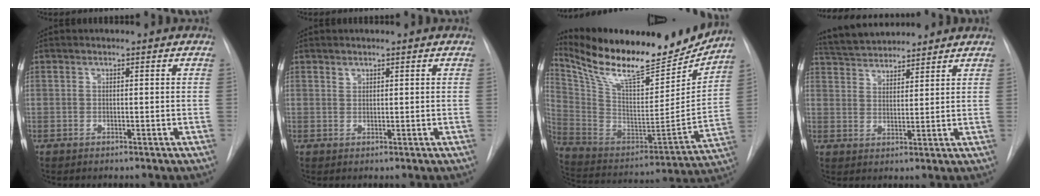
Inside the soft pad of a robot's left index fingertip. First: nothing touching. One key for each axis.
{"total": 0.8, "fx": 0.7, "fy": 0.3, "fz": 0.1, "tx": 0.001, "ty": 0.000, "tz": 0.012}
{"total": 24.3, "fx": 20.7, "fy": 5.1, "fz": 11.8, "tx": -0.219, "ty": -0.033, "tz": 0.332}
{"total": 8.3, "fx": 8.0, "fy": 1.5, "fz": 2.0, "tx": -0.043, "ty": 0.022, "tz": 0.138}